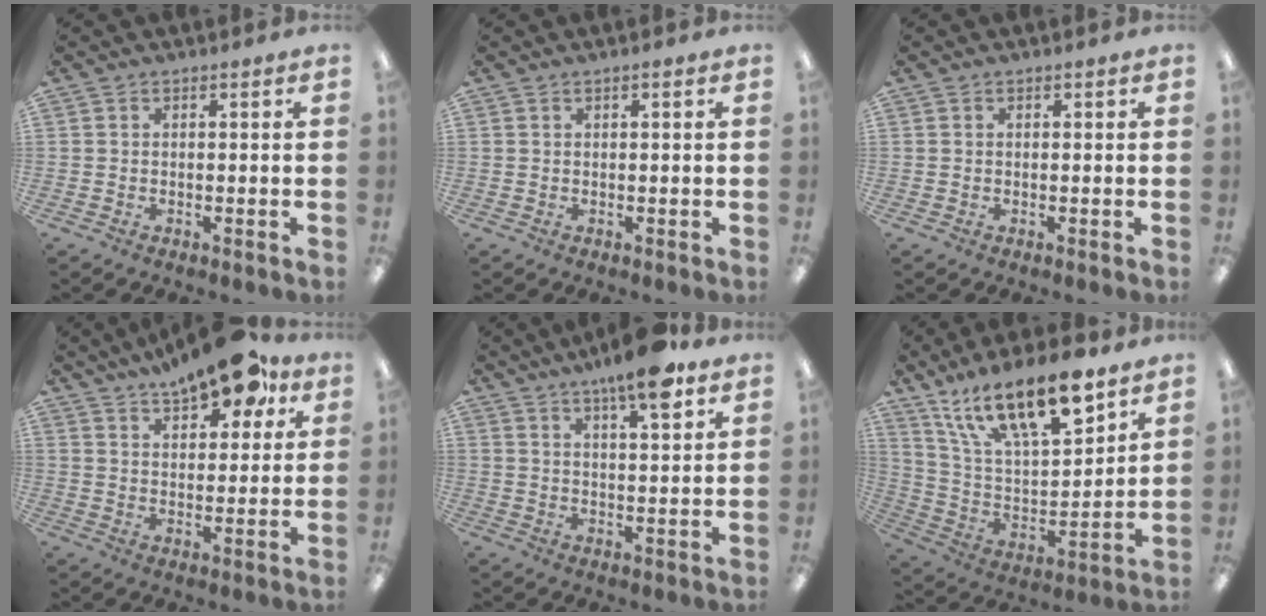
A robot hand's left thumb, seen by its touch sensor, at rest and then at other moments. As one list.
[{"total": 0.8, "force": [0.4, 0.1, 0.7], "torque": [-0.013, 0.002, 0.007]}, {"total": 0.0}, {"total": 13.5, "force": [10.1, 5.2, 7.4], "torque": [-0.107, -0.053, 0.173]}, {"total": 10.2, "force": [7.4, 2.1, 6.8], "torque": [-0.099, -0.040, 0.120]}, {"total": 20.4, "force": [14.4, 6.8, 12.7], "torque": [-0.222, -0.084, 0.249]}]